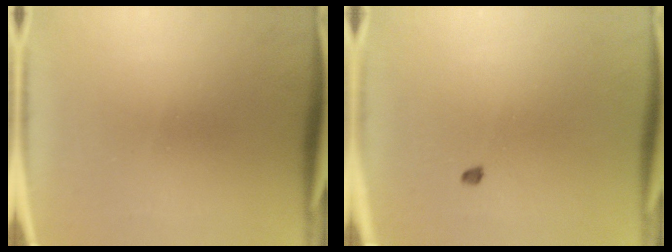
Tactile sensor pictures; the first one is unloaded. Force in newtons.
{"total": 0.9}